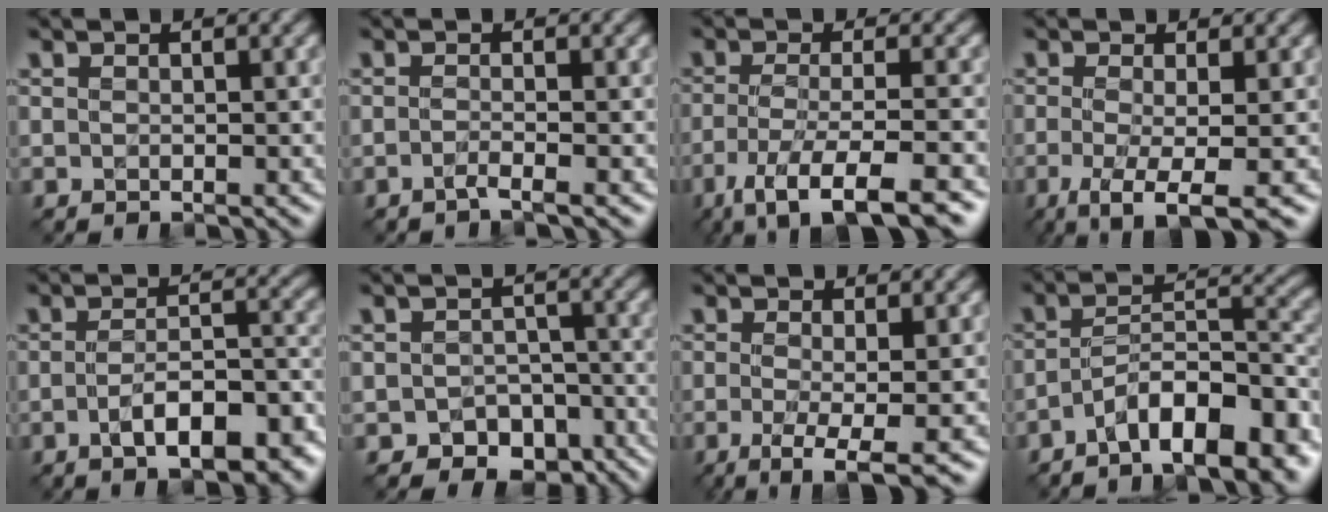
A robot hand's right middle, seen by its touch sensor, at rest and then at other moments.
{"total": 1.1, "force": [-0.6, 0.2, 1.0], "torque": [-0.014, -0.002, -0.023]}
{"total": 7.2, "force": [-4.2, 1.7, 5.6], "torque": [-0.093, -0.004, -0.076]}
{"total": 4.8, "force": [-1.5, 1.0, 4.5], "torque": [-0.075, -0.006, -0.035]}
{"total": 7.5, "force": [-3.5, 2.7, 6.0], "torque": [-0.090, 0.002, -0.054]}
{"total": 5.7, "force": [-3.8, 3.7, 1.9], "torque": [-0.016, -0.009, -0.049]}
{"total": 4.0, "force": [-0.9, 0.8, 3.9], "torque": [-0.069, -0.006, -0.022]}
{"total": 9.4, "force": [-5.5, 3.0, 7.0], "torque": [-0.101, 0.010, -0.098]}